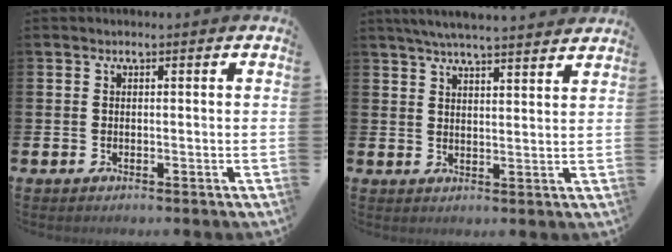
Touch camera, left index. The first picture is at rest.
{"total": 5.2, "force": [5.1, -0.2, 1.3], "torque": [-0.044, -0.016, 0.092]}